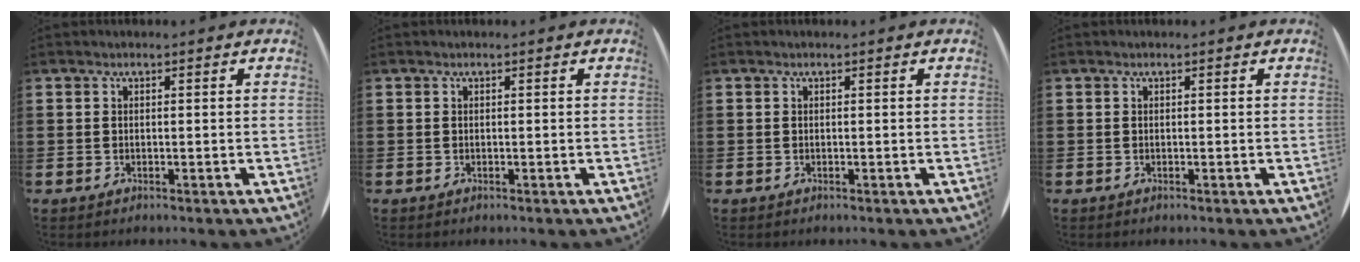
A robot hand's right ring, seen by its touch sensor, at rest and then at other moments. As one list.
[{"total": 0.0}, {"total": 0.0}, {"total": 0.0}]